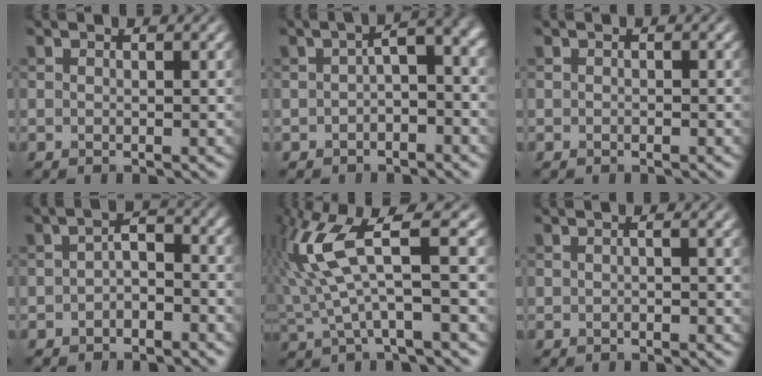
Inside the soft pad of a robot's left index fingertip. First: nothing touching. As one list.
[{"total": 3.9, "force": [-0.3, 1.4, 3.6], "torque": [-0.050, 0.012, -0.015]}, {"total": 0.0}, {"total": 2.7, "force": [-1.3, 1.4, 1.9], "torque": [-0.034, 0.009, -0.030]}, {"total": 7.3, "force": [1.5, 1.6, 7.0], "torque": [-0.160, 0.011, 0.029]}, {"total": 1.0, "force": [-0.1, 0.2, 0.9], "torque": [-0.019, 0.006, -0.009]}]